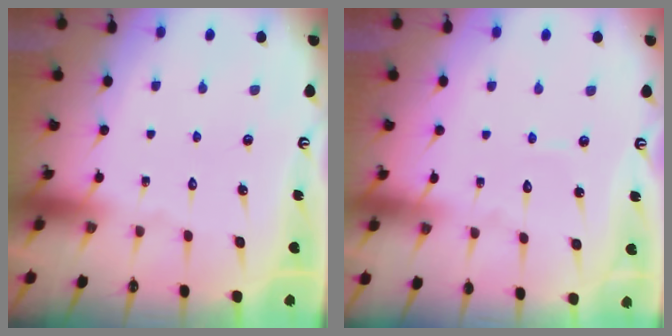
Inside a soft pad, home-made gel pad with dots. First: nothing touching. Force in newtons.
{"total": 3.4, "press": 3.4, "slide": 0.3}